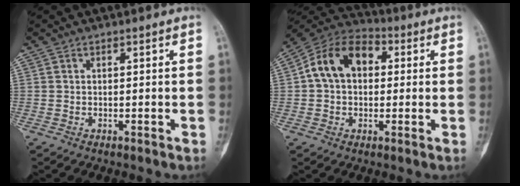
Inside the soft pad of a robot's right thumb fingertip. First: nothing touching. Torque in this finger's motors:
{"motor_torque": [-0.41, 0.80, 0.27, -0.12, 0.08]}